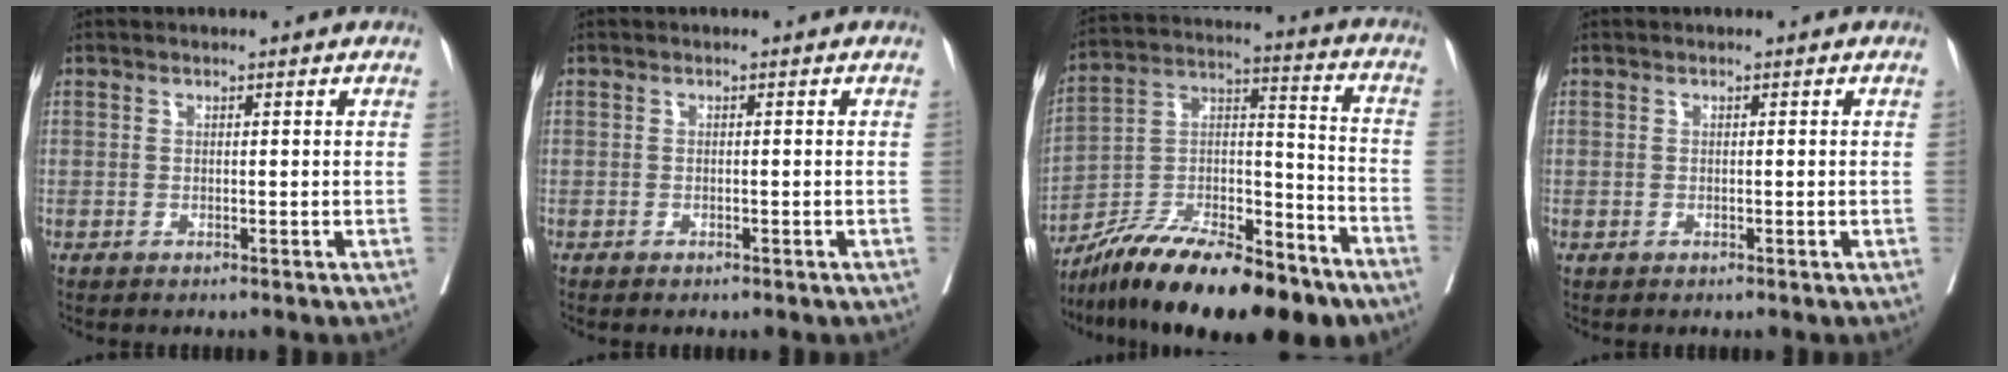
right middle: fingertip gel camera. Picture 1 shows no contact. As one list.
[{"total": 1.2, "force": [-0.9, 0.5, 0.6], "torque": [-0.010, -0.001, -0.010]}, {"total": 23.9, "force": [-17.6, 6.4, 14.9], "torque": [-0.219, 0.009, -0.300]}, {"total": 0.0}]